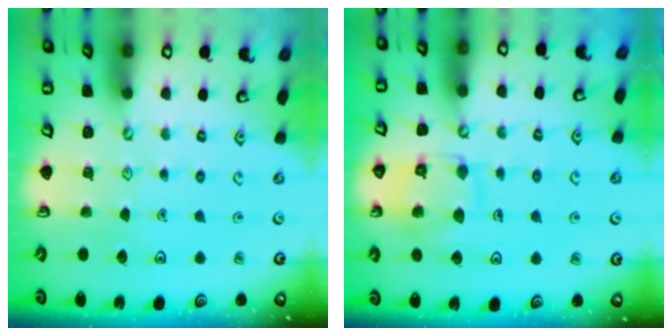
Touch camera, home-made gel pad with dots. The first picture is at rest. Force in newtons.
{"total": 10.6, "press": 10.6, "slide": 0.2}